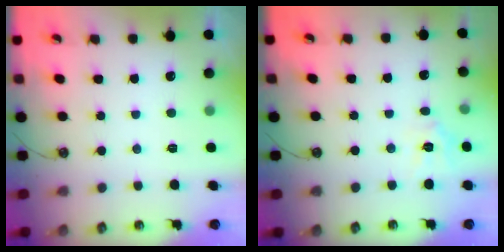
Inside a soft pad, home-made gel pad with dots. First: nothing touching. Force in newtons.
{"total": 6.2, "press": 6.1, "slide": 0.5}